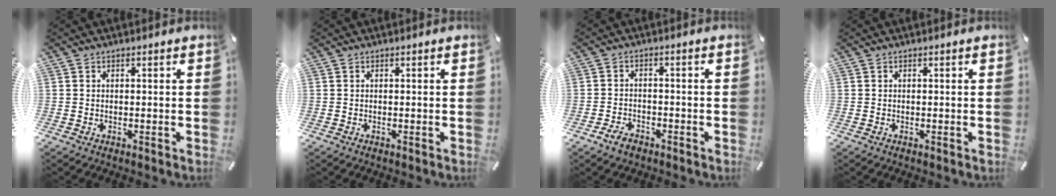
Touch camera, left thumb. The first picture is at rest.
{"total": 0.0}
{"total": 3.8, "force": [-2.8, 2.2, 1.5], "torque": [-0.036, 0.011, -0.055]}
{"total": 0.0}